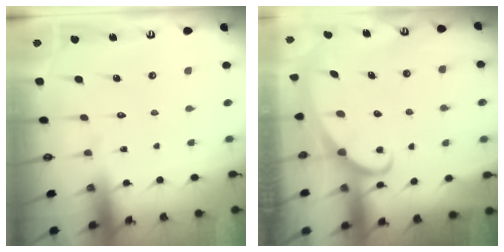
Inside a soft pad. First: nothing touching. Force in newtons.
{"total": 2.3, "press": 2.3, "slide": 0.3}